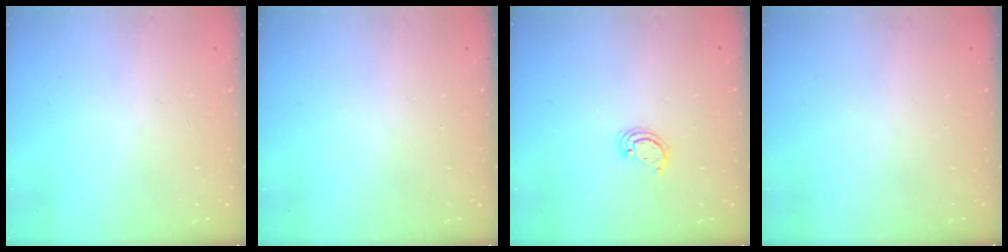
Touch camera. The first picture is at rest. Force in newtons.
{"total": 0.0}
{"total": 2.6, "press": 2.6, "slide": 0.3}
{"total": 0.0}